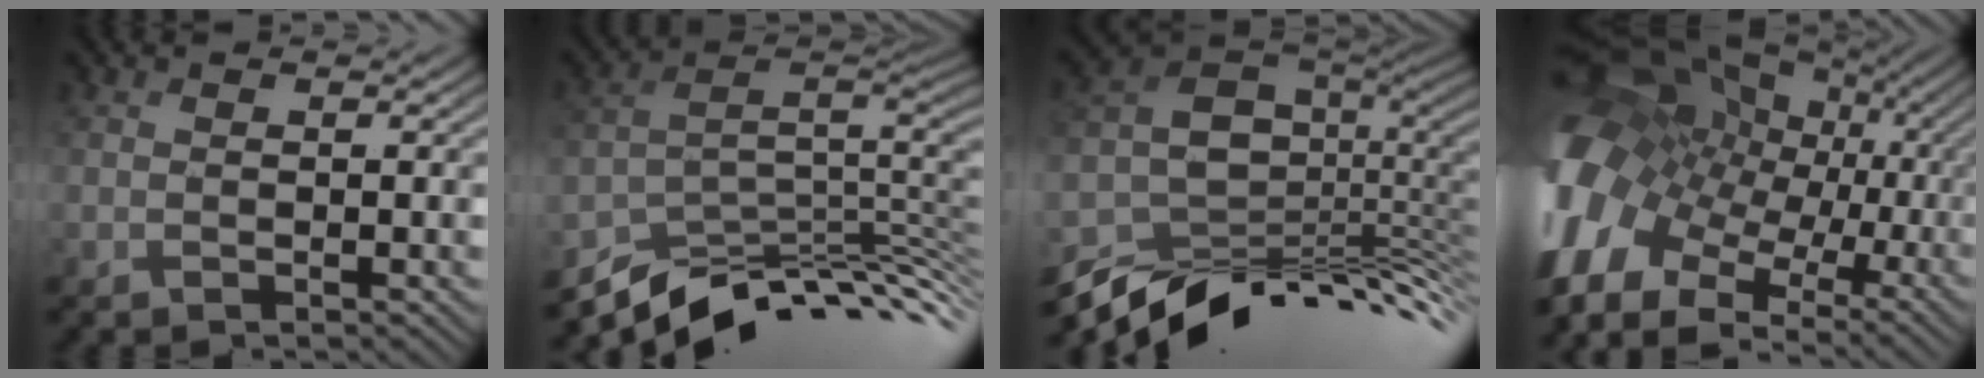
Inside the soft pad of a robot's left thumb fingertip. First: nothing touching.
{"total": 11.0, "force": [-6.0, 4.8, 7.9], "torque": [-0.157, -0.012, -0.101]}
{"total": 14.1, "force": [-5.0, 8.0, 10.5], "torque": [-0.236, -0.025, -0.084]}
{"total": 17.7, "force": [-2.8, 13.3, 11.3], "torque": [-0.281, -0.006, -0.034]}